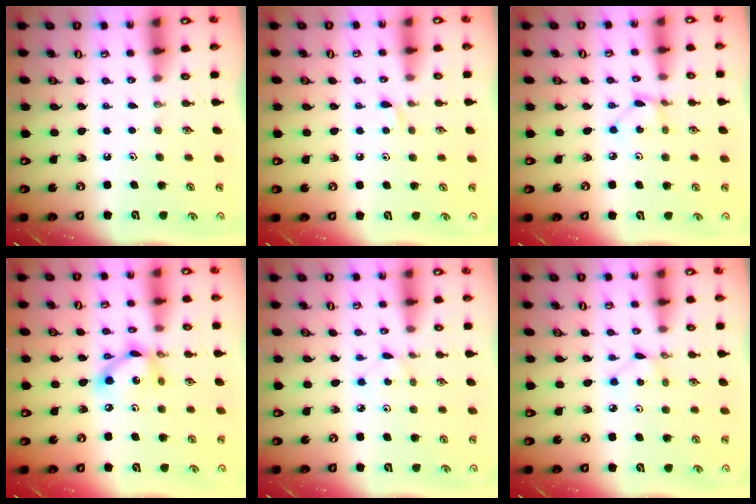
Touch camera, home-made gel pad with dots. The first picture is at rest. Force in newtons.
{"total": 3.9, "press": 3.8, "slide": 0.5}
{"total": 2.2, "press": 2.2, "slide": 0.1}
{"total": 10.3, "press": 10.3, "slide": 0.7}
{"total": 2.3, "press": 2.3, "slide": 0.3}
{"total": 1.9, "press": 1.9, "slide": 0.2}